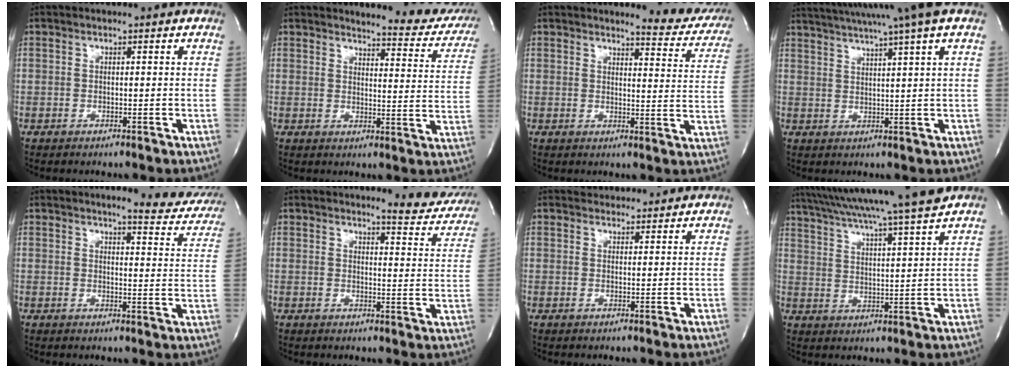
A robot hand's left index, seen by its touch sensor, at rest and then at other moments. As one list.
[{"total": 12.6, "force": [11.9, 2.2, 3.3], "torque": [-0.016, -0.059, 0.111]}, {"total": 9.0, "force": [8.7, 1.6, 1.8], "torque": [-0.001, -0.044, 0.075]}, {"total": 13.9, "force": [11.3, -1.9, 8.0], "torque": [-0.140, 0.003, 0.154]}, {"total": 10.3, "force": [9.5, 1.6, 3.6], "torque": [-0.025, -0.033, 0.086]}, {"total": 8.7, "force": [8.4, 1.4, 2.0], "torque": [-0.008, -0.041, 0.075]}, {"total": 4.2, "force": [4.1, 1.1, 0.3], "torque": [-0.007, 0.019, 0.055]}, {"total": 17.8, "force": [15.6, -1.9, 8.4], "torque": [-0.152, -0.012, 0.227]}]